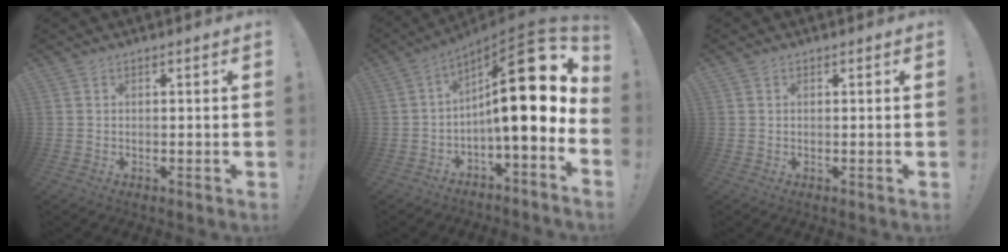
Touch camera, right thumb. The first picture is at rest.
{"total": 21.5, "force": [4.0, 5.5, 20.4], "torque": [-0.306, -0.025, 0.064]}
{"total": 0.0}